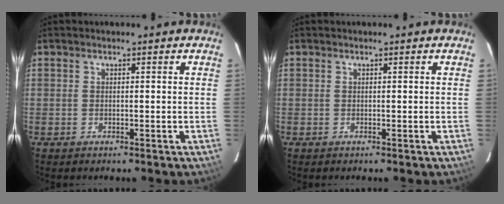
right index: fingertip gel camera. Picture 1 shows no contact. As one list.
[{"total": 0.0}]